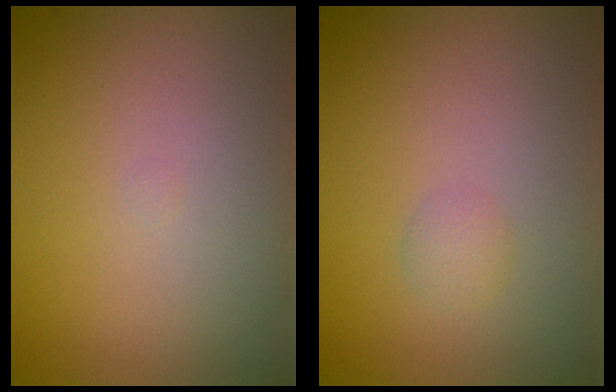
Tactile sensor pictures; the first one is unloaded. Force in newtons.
{"total": 1.0, "press": 1.0, "slide": 0.1}